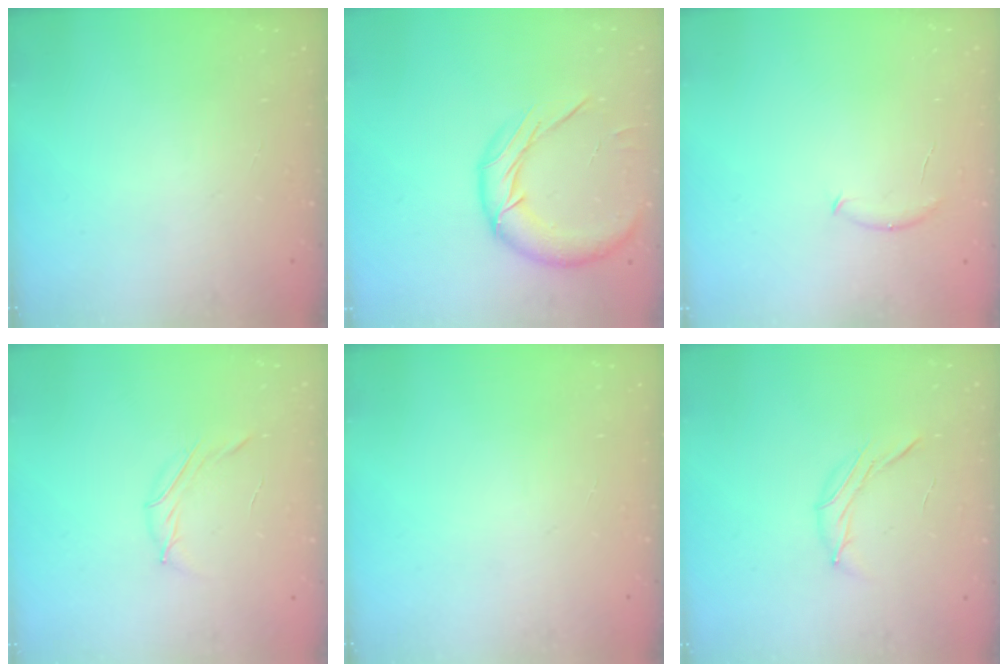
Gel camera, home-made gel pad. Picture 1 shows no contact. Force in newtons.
{"total": 15.6, "press": 15.4, "slide": 2.7}
{"total": 5.8, "press": 5.7, "slide": 1.2}
{"total": 4.0, "press": 3.8, "slide": 1.0}
{"total": 0.0}
{"total": 7.0, "press": 6.9, "slide": 1.4}